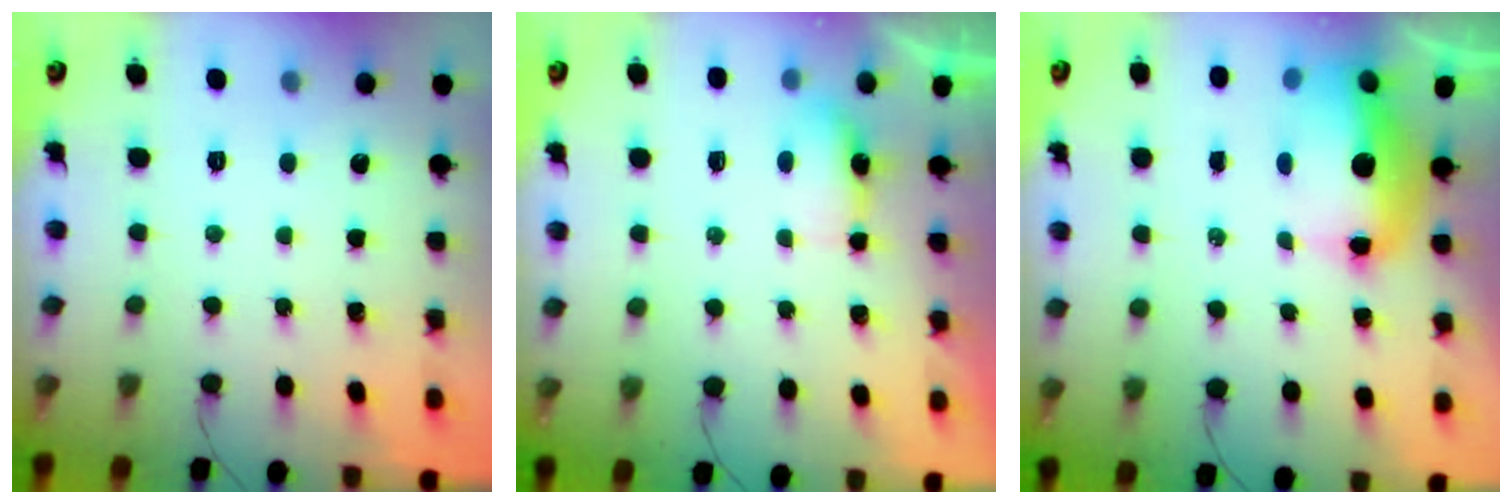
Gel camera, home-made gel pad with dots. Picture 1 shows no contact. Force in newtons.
{"total": 3.9, "press": 3.7, "slide": 1.3}
{"total": 13.1, "press": 12.9, "slide": 2.7}